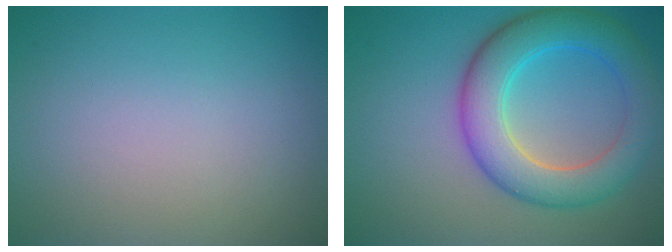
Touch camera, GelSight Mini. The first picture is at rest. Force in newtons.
{"total": 7.3, "press": 7.3, "slide": 0.1}